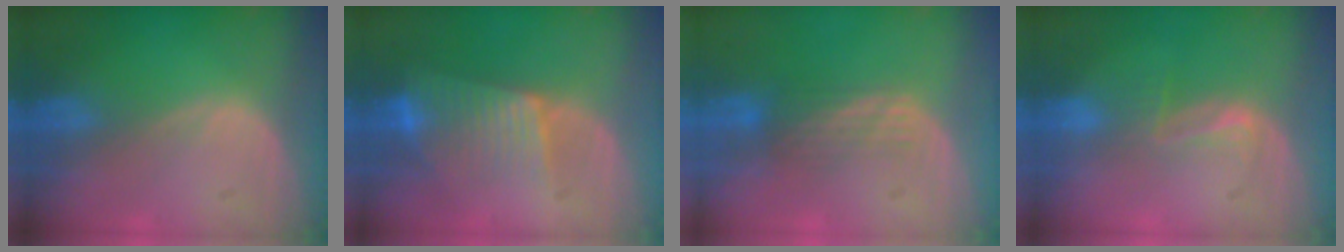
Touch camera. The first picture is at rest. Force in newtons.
{"total": 7.7, "press": 6.6, "slide": 4.0}
{"total": 3.5, "press": 3.1, "slide": 1.7}
{"total": 2.7, "press": 2.3, "slide": 1.5}